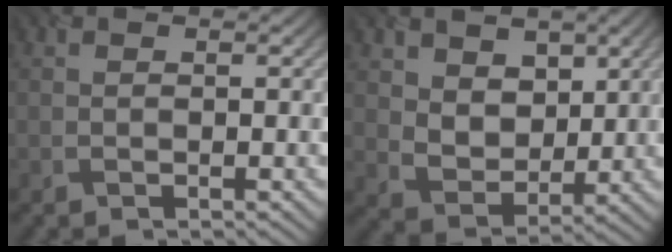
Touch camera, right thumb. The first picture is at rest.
{"total": 6.0, "force": [2.8, 4.5, 2.9], "torque": [-0.090, -0.025, 0.047]}